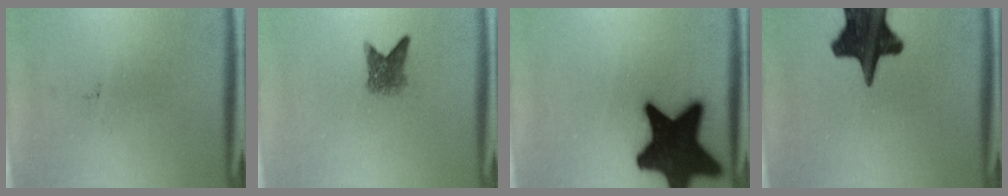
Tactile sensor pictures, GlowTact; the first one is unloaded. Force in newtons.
{"total": 3.0}
{"total": 19.8}
{"total": 17.1}